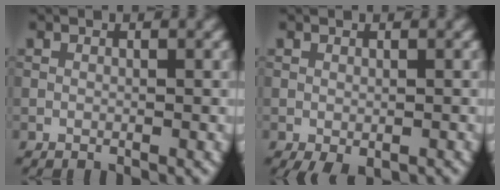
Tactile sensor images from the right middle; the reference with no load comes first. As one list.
[{"total": 1.8, "force": [-1.0, 0.8, 1.3], "torque": [-0.024, -0.008, -0.011]}]